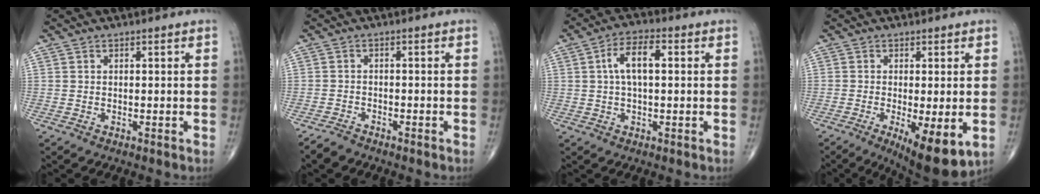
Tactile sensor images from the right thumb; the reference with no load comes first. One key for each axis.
{"total": 2.4, "fx": -2.2, "fy": 0.8, "fz": 0.7, "tx": -0.023, "ty": 0.004, "tz": -0.041}
{"total": 7.1, "fx": 1.2, "fy": 3.1, "fz": 6.3, "tx": -0.117, "ty": 0.018, "tz": 0.017}
{"total": 10.5, "fx": -3.2, "fy": 3.2, "fz": 9.4, "tx": -0.142, "ty": -0.024, "tz": -0.043}